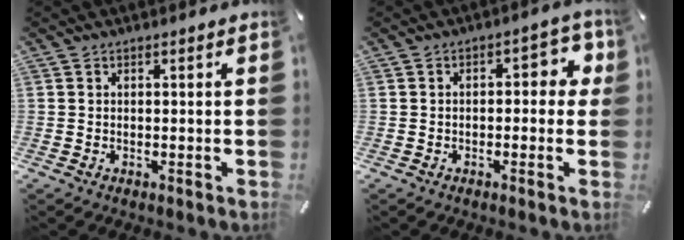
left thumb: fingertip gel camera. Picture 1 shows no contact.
{"total": 5.8, "force": [0.3, 3.3, 4.8], "torque": [-0.061, 0.006, -0.004]}